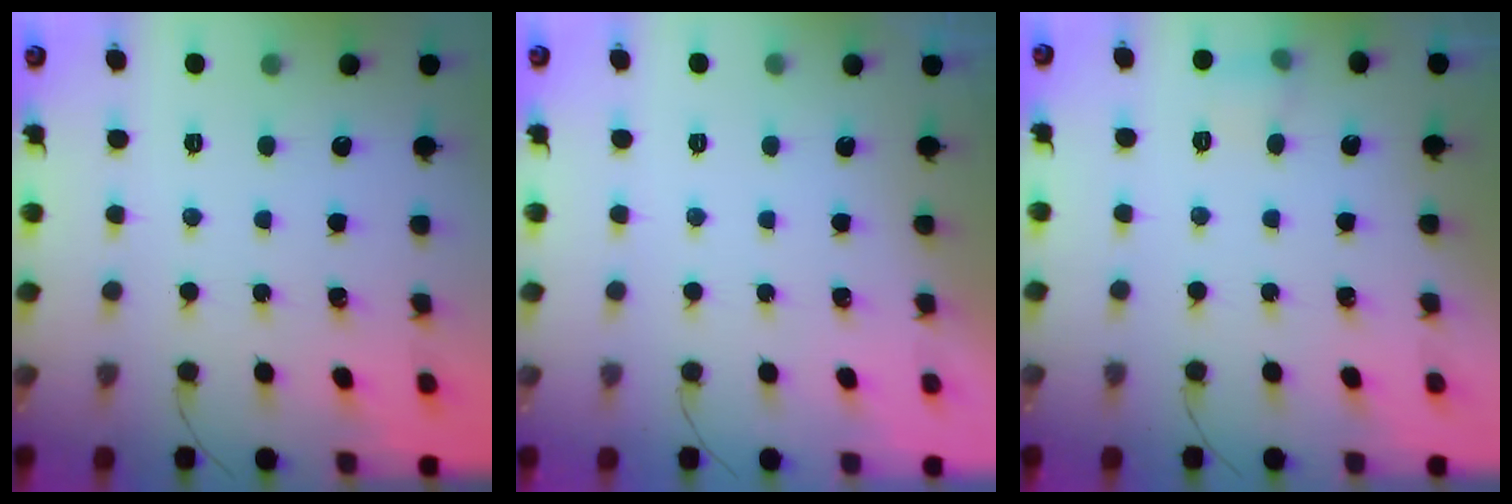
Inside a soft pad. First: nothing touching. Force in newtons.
{"total": 0.0}
{"total": 7.2, "press": 4.4, "slide": 5.7}